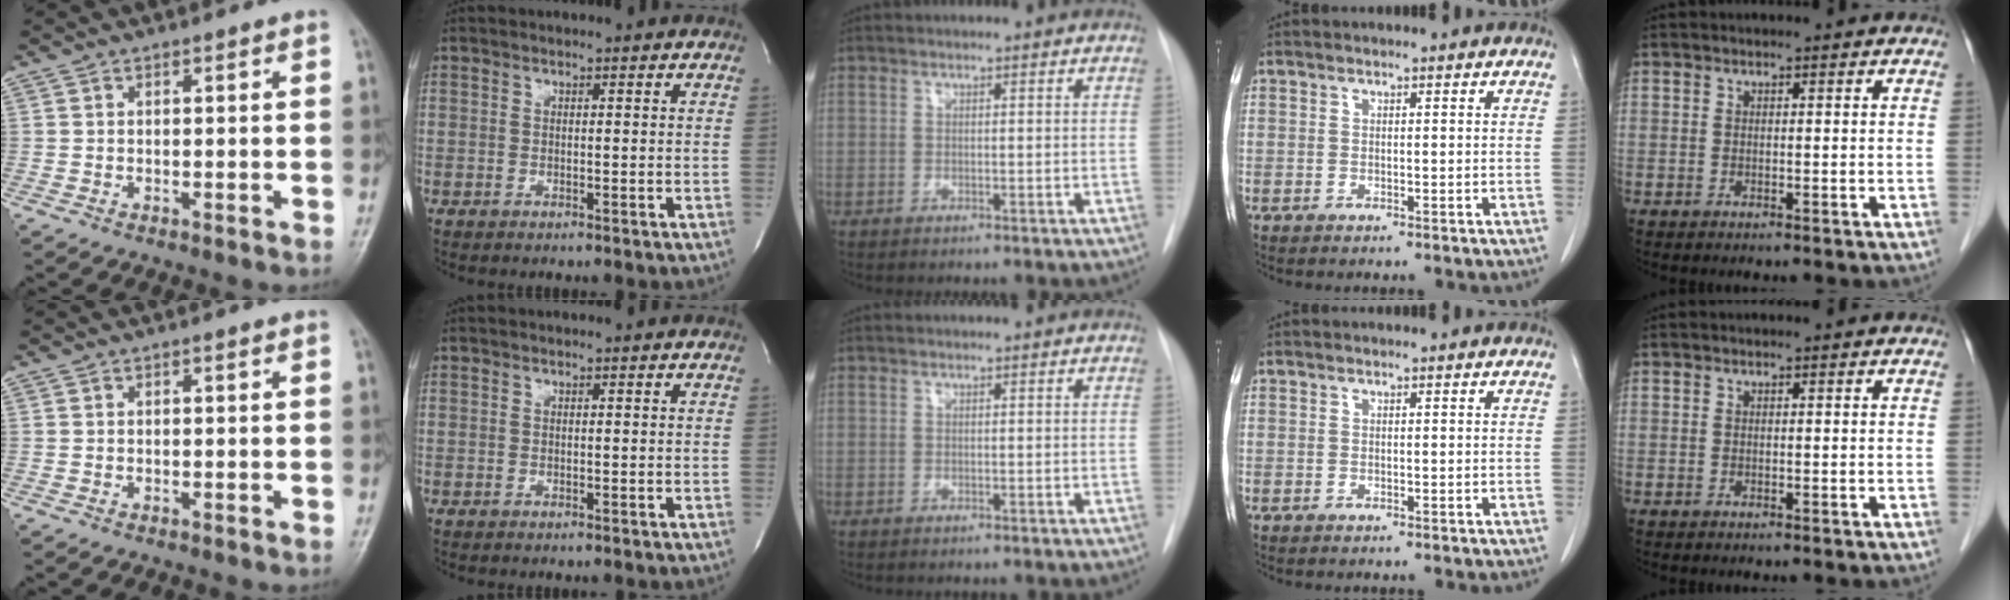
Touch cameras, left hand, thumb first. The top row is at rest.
{}